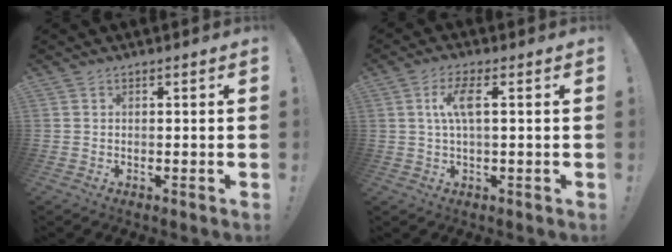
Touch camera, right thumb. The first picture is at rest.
{"total": 6.4, "force": [1.2, 1.6, 6.1], "torque": [-0.112, 0.005, 0.017]}